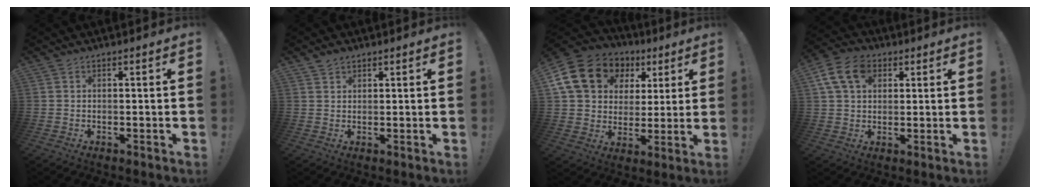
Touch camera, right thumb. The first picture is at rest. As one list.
[{"total": 2.0, "force": [1.7, 0.9, 0.5], "torque": [-0.005, -0.009, 0.031]}, {"total": 18.6, "force": [7.4, 14.4, 9.2], "torque": [-0.149, -0.018, 0.156]}, {"total": 11.6, "force": [4.5, 8.3, 6.8], "torque": [-0.128, 0.000, 0.089]}]